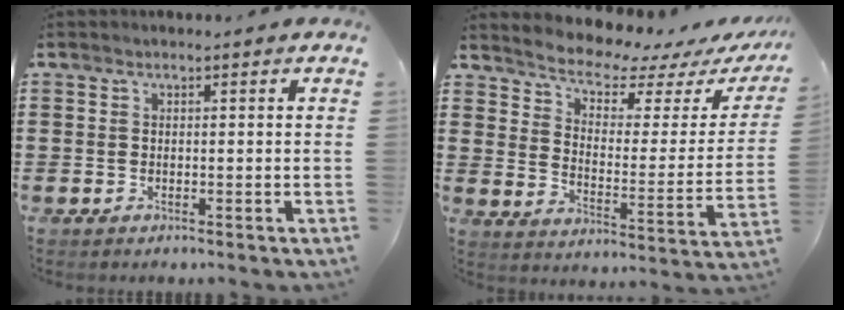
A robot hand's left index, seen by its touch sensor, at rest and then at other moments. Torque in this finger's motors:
{"motor_torque": [1.09, -1.05, 0.22, 0.02]}